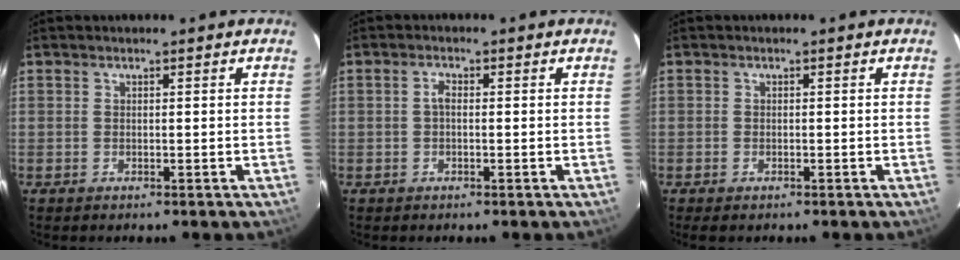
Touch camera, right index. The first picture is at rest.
{"total": 1.3, "force": [-0.2, 0.7, 1.1], "torque": [-0.022, 0.007, -0.006]}
{"total": 1.2, "force": [-0.9, 0.6, 0.5], "torque": [-0.010, -0.004, -0.018]}